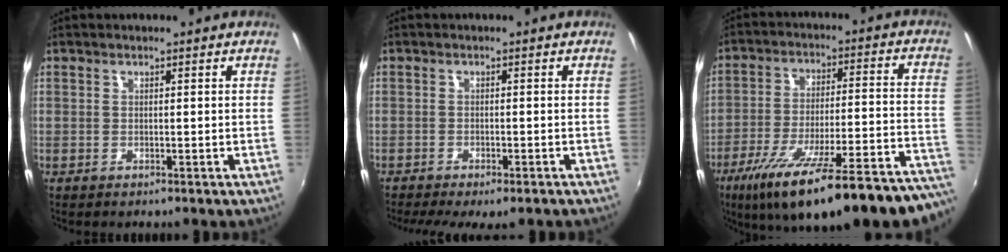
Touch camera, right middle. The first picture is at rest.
{"total": 7.4, "force": [-5.8, 1.9, 4.3], "torque": [-0.096, -0.032, -0.088]}
{"total": 29.3, "force": [-23.2, 4.5, 17.3], "torque": [-0.246, -0.060, -0.327]}